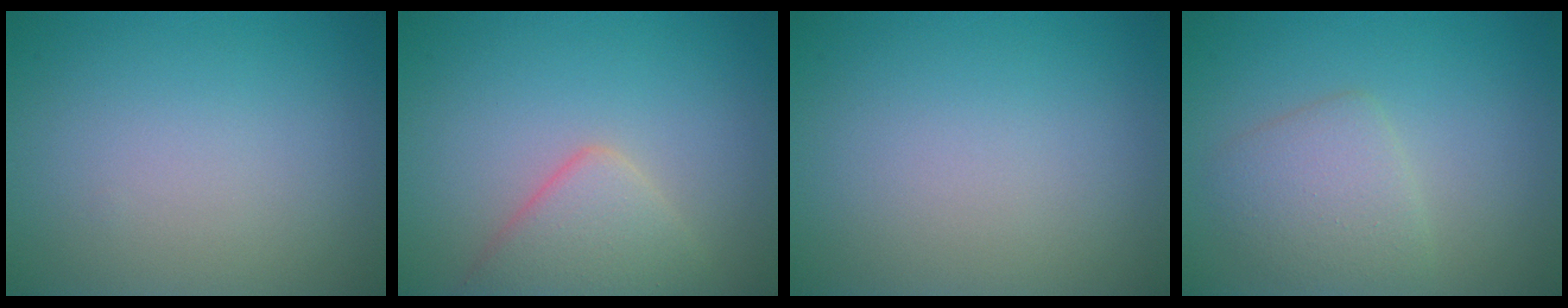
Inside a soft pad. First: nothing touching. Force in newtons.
{"total": 3.8, "press": 3.8, "slide": 0.2}
{"total": 0.0}
{"total": 3.0, "press": 3.0, "slide": 0.1}